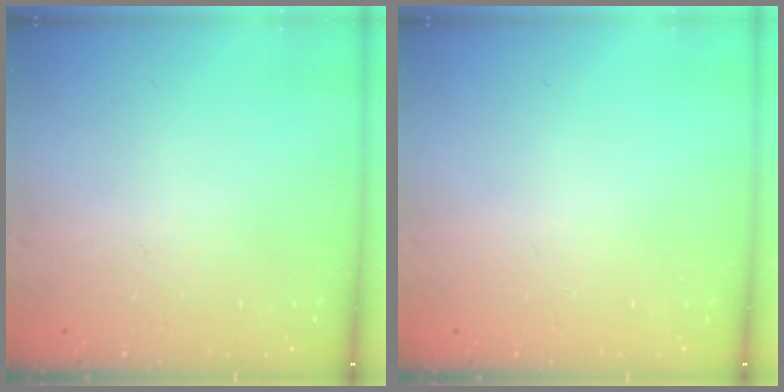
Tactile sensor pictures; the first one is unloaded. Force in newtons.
{"total": 0.0}